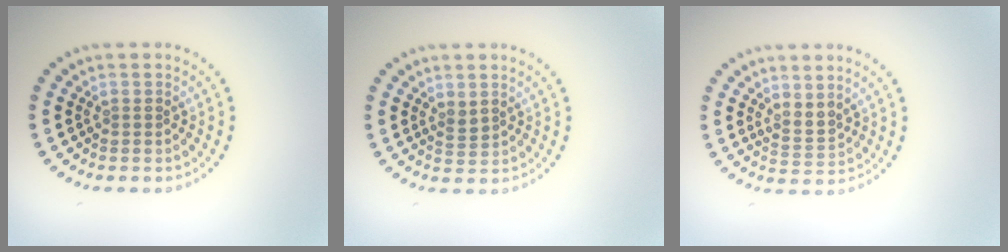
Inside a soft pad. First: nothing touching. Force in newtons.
{"total": 1.2, "press": 0.9, "slide": 0.7}
{"total": 2.0, "press": 1.4, "slide": 1.4}